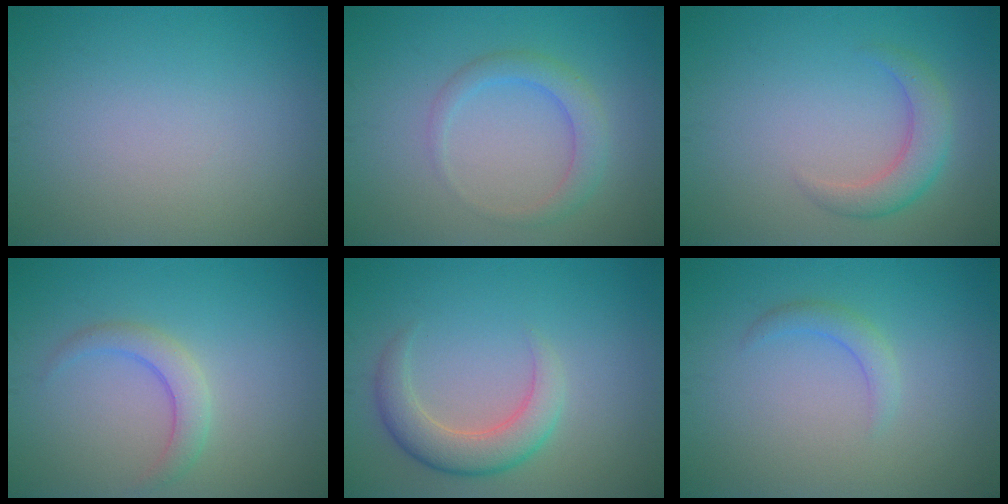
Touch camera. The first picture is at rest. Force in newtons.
{"total": 2.6, "press": 2.6, "slide": 0.1}
{"total": 3.0, "press": 3.0, "slide": 0.1}
{"total": 2.4, "press": 2.4, "slide": 0.1}
{"total": 4.0, "press": 4.0, "slide": 0.3}
{"total": 1.5, "press": 1.5, "slide": 0.1}